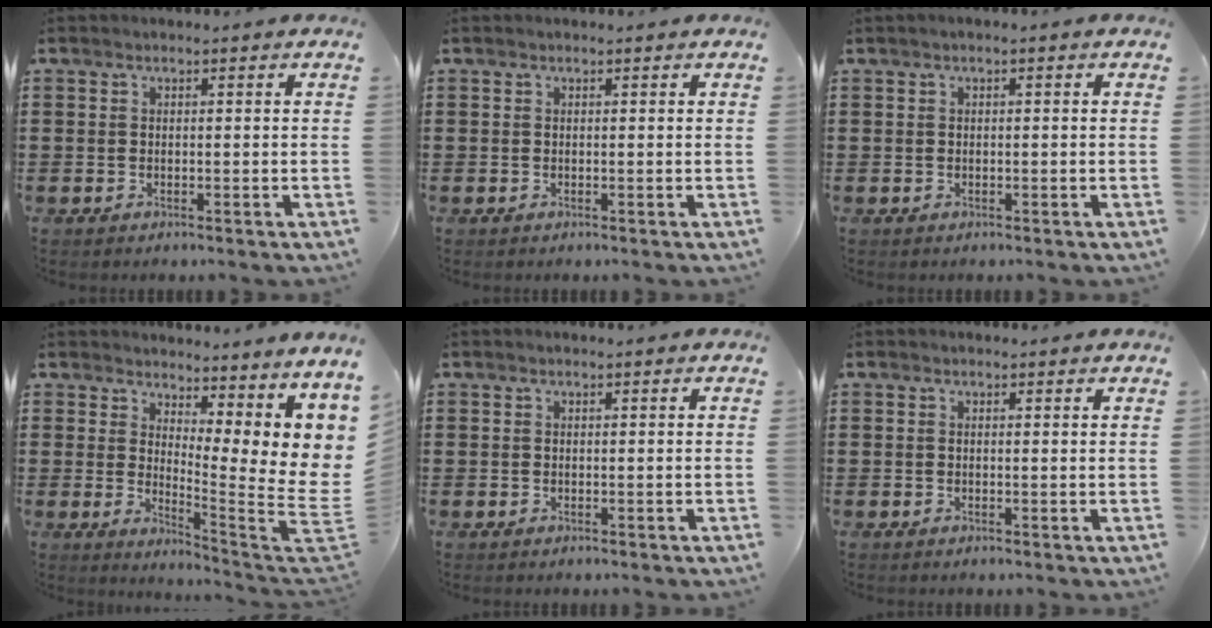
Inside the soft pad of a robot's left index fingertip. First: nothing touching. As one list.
[{"total": 0.0}, {"total": 0.5, "force": [-0.2, 0.1, 0.5], "torque": [-0.008, -0.002, -0.002]}, {"total": 6.4, "force": [4.4, 2.3, 4.1], "torque": [-0.060, -0.073, 0.078]}, {"total": 0.0}, {"total": 0.0}]